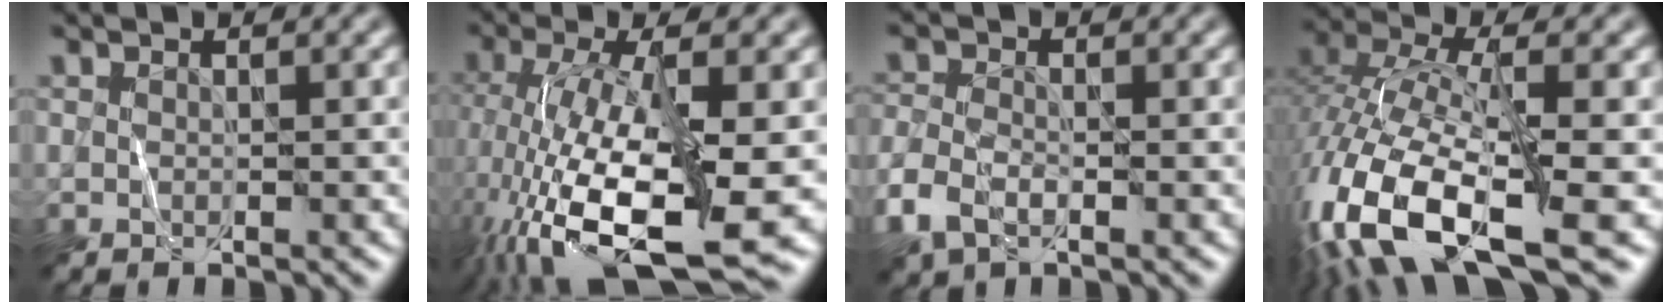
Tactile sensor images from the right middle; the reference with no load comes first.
{"total": 14.6, "force": [-4.7, 5.4, 12.7], "torque": [-0.253, -0.020, -0.077]}
{"total": 4.4, "force": [-2.2, 2.5, 2.8], "torque": [-0.071, -0.006, -0.055]}
{"total": 15.1, "force": [-6.9, 5.9, 12.1], "torque": [-0.267, -0.018, -0.126]}